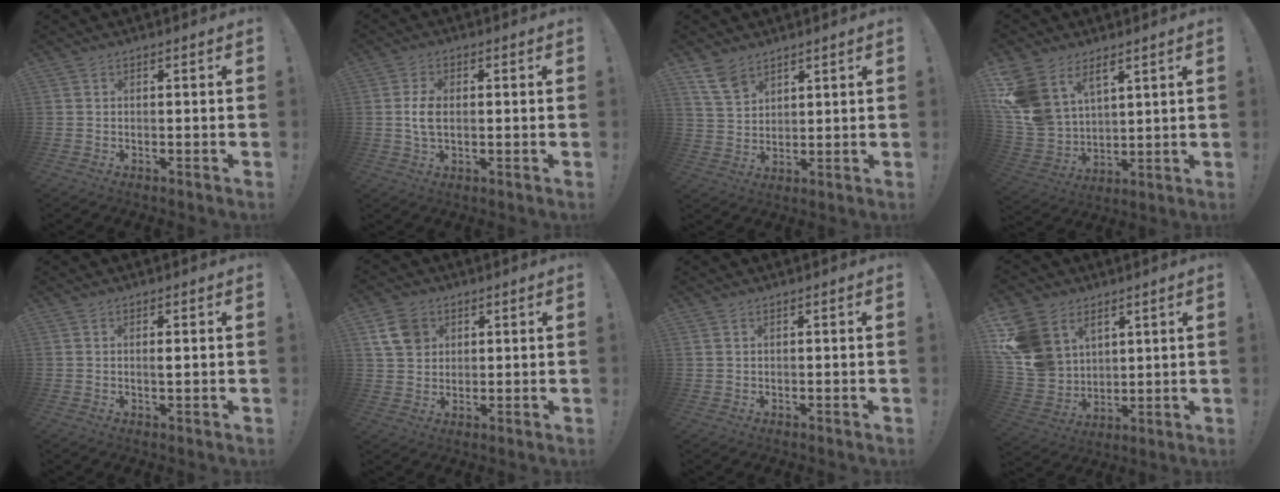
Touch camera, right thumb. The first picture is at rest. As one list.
[{"total": 5.2, "force": [-0.2, 3.0, 4.2], "torque": [-0.088, -0.002, -0.007]}, {"total": 7.8, "force": [5.8, 4.3, 3.0], "torque": [-0.055, -0.030, 0.114]}, {"total": 13.2, "force": [7.5, 8.8, 6.4], "torque": [-0.144, -0.048, 0.148]}, {"total": 1.3, "force": [0.2, 0.1, 1.3], "torque": [-0.011, -0.005, -0.002]}, {"total": 9.1, "force": [3.8, 7.2, 4.1], "torque": [-0.069, -0.007, 0.076]}, {"total": 0.6, "force": [0.4, 0.4, 0.3], "torque": [-0.009, 0.001, 0.008]}, {"total": 14.3, "force": [6.6, 11.3, 5.9], "torque": [-0.125, -0.038, 0.135]}]